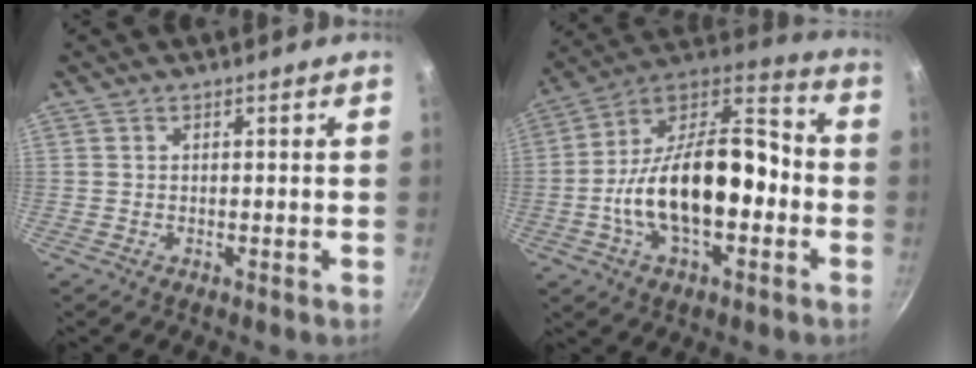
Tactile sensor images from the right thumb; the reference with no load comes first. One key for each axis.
{"total": 22.6, "fx": -3.9, "fy": 11.8, "fz": 18.8, "tx": -0.302, "ty": 0.051, "tz": -0.081}